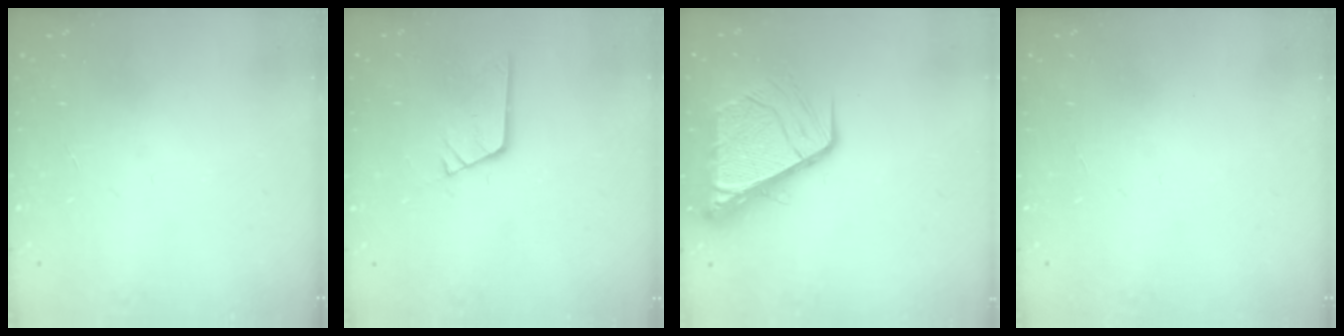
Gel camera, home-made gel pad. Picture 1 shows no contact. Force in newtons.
{"total": 4.3, "press": 4.3, "slide": 0.5}
{"total": 11.3, "press": 11.2, "slide": 1.3}
{"total": 0.0}